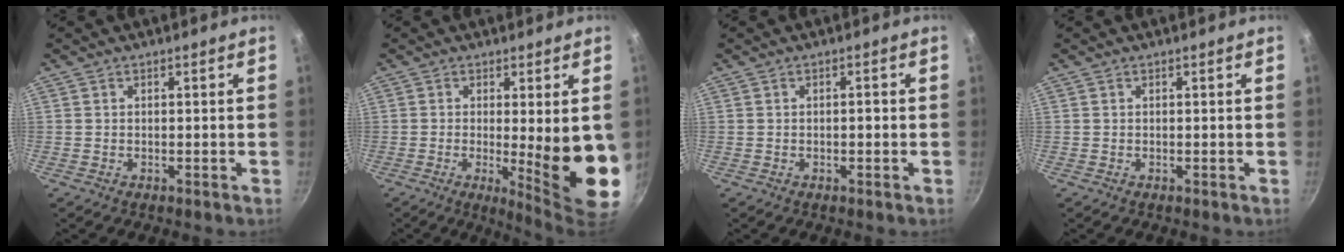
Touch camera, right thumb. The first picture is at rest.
{"total": 13.6, "force": [-1.0, 2.7, 13.3], "torque": [-0.168, -0.025, -0.004]}
{"total": 1.1, "force": [-0.2, 0.5, 1.0], "torque": [-0.014, 0.005, -0.004]}
{"total": 0.0}